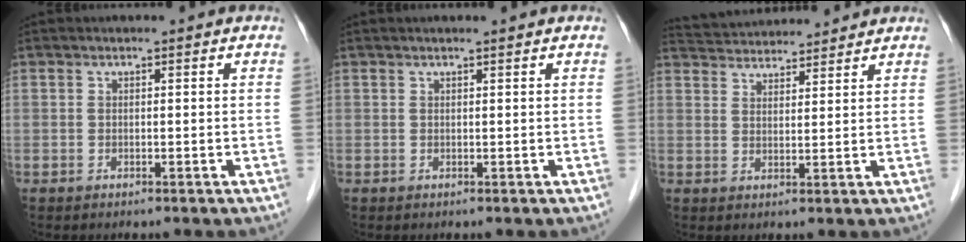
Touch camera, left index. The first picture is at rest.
{"total": 0.8, "force": [0.5, -0.2, 0.5], "torque": [-0.008, 0.004, 0.012]}
{"total": 9.5, "force": [9.2, 1.3, 1.9], "torque": [-0.038, 0.028, 0.140]}